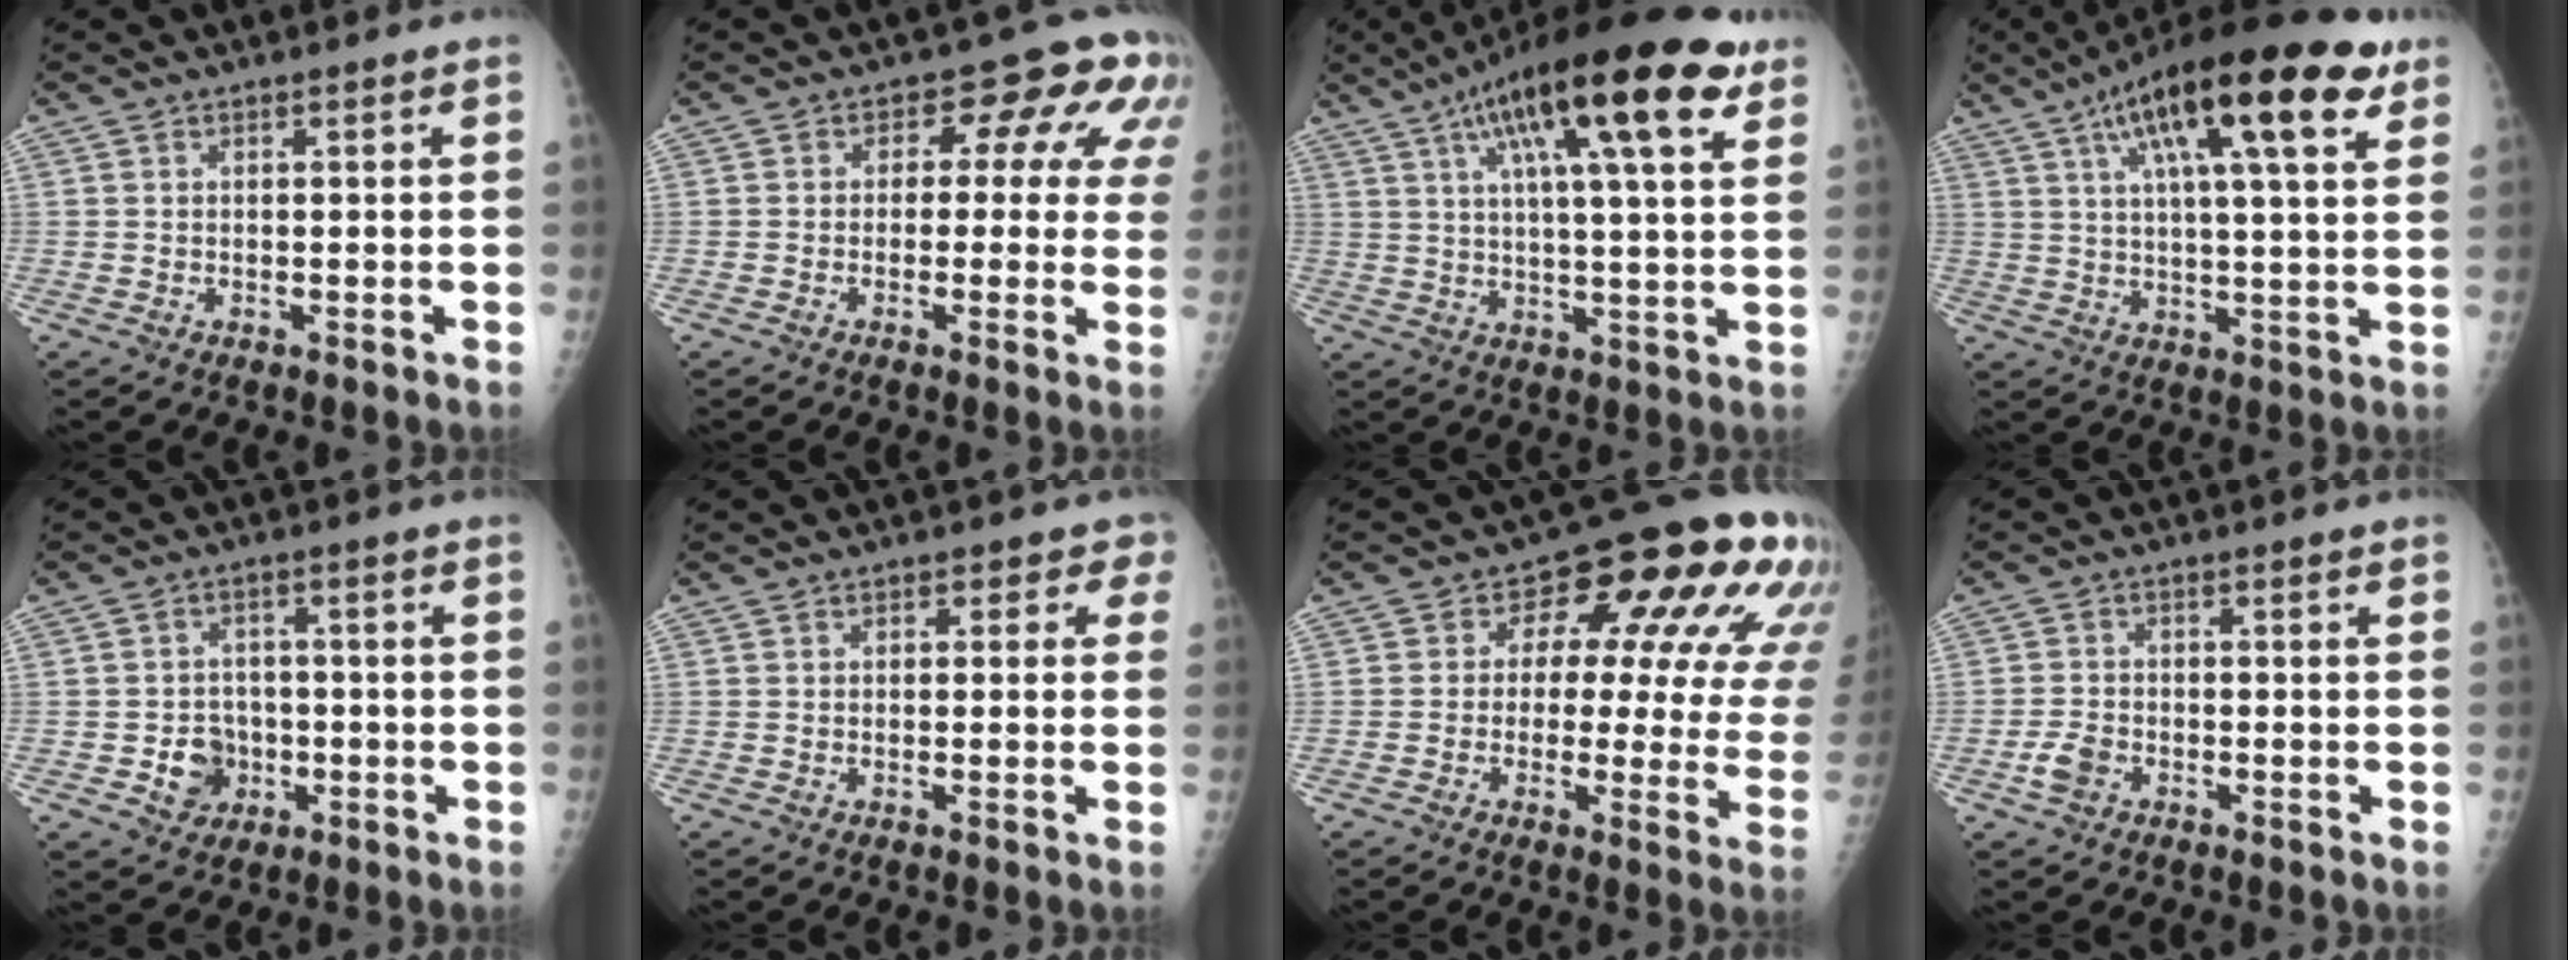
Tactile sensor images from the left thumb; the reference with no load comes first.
{"total": 9.8, "force": [2.7, 6.1, 7.2], "torque": [-0.028, 0.014, 0.018]}
{"total": 21.7, "force": [11.0, 5.0, 18.0], "torque": [-0.274, -0.005, 0.166]}
{"total": 21.6, "force": [10.9, 5.5, 17.8], "torque": [-0.271, -0.003, 0.165]}
{"total": 5.8, "force": [-1.8, 5.1, 2.1], "torque": [-0.005, 0.011, -0.024]}
{"total": 2.0, "force": [0.7, 1.7, 0.8], "torque": [0.027, 0.004, -0.005]}
{"total": 18.6, "force": [5.7, 9.7, 14.8], "torque": [-0.135, 0.011, 0.055]}
{"total": 3.5, "force": [-1.9, 2.3, 1.9], "torque": [-0.036, 0.009, -0.033]}